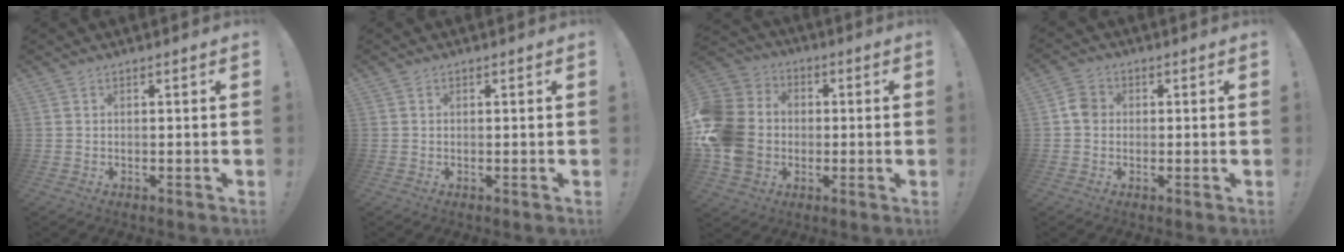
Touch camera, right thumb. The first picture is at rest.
{"total": 0.0}
{"total": 16.4, "force": [-1.8, 13.6, 8.9], "torque": [-0.162, 0.025, -0.022]}
{"total": 4.8, "force": [-0.1, 4.1, 2.5], "torque": [-0.033, 0.012, 0.001]}